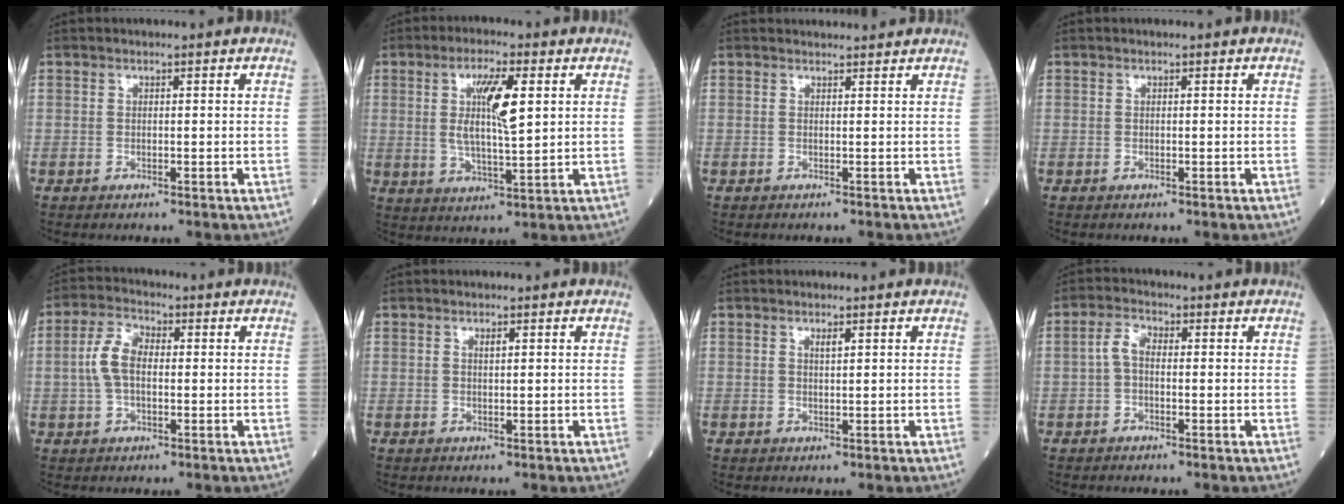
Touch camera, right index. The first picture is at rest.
{"total": 8.4, "force": [2.1, 1.3, 8.1], "torque": [-0.151, 0.000, 0.039]}
{"total": 2.9, "force": [2.8, 0.5, 0.6], "torque": [-0.023, 0.019, 0.027]}
{"total": 0.0}
{"total": 5.7, "force": [0.2, 3.0, 4.8], "torque": [-0.114, 0.017, 0.000]}
{"total": 0.7, "force": [0.4, 0.1, 0.6], "torque": [-0.014, -0.002, 0.007]}
{"total": 1.0, "force": [0.6, 0.0, 0.8], "torque": [-0.017, -0.002, 0.010]}
{"total": 3.0, "force": [-0.2, 1.6, 2.5], "torque": [-0.052, 0.014, -0.006]}